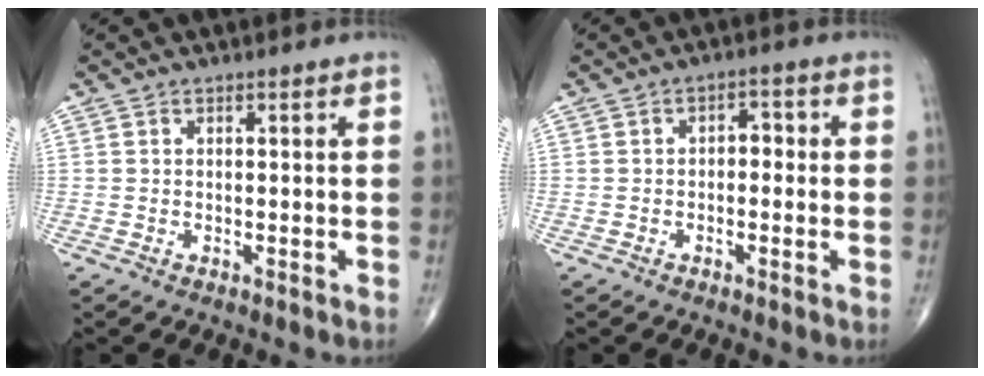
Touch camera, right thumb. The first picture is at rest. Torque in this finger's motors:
{"motor_torque": [-0.32, 0.10, 0.26, 0.20, 0.05]}